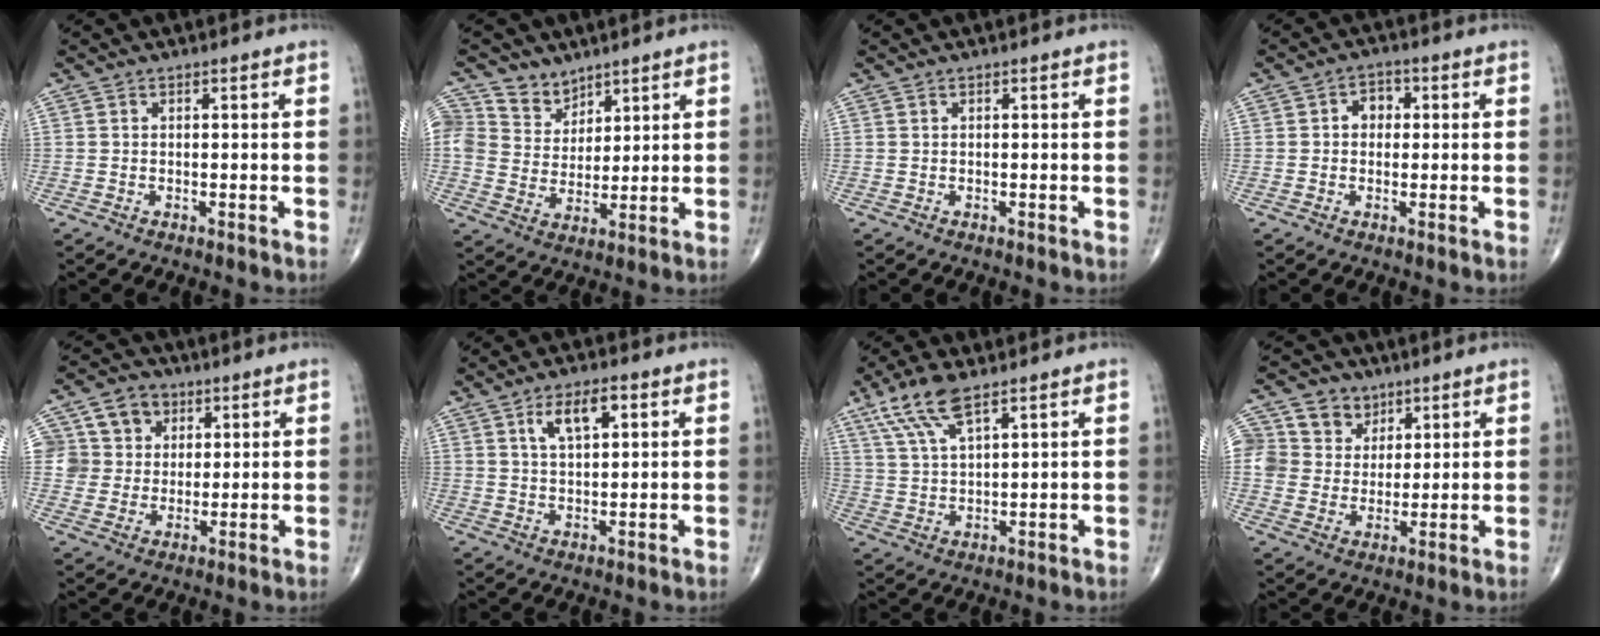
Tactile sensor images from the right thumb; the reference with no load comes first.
{"total": 8.9, "force": [5.6, 6.8, 1.8], "torque": [-0.006, -0.030, 0.113]}
{"total": 0.0}
{"total": 3.6, "force": [0.4, 2.9, 2.1], "torque": [-0.009, 0.012, -0.001]}
{"total": 10.2, "force": [3.4, 9.1, 3.1], "torque": [-0.024, 0.008, 0.056]}
{"total": 6.4, "force": [2.6, 2.9, 5.1], "torque": [-0.083, -0.002, 0.046]}
{"total": 8.8, "force": [5.4, 2.7, 6.4], "torque": [-0.137, -0.011, 0.114]}
{"total": 11.0, "force": [4.6, 9.4, 3.3], "torque": [-0.033, -0.001, 0.087]}